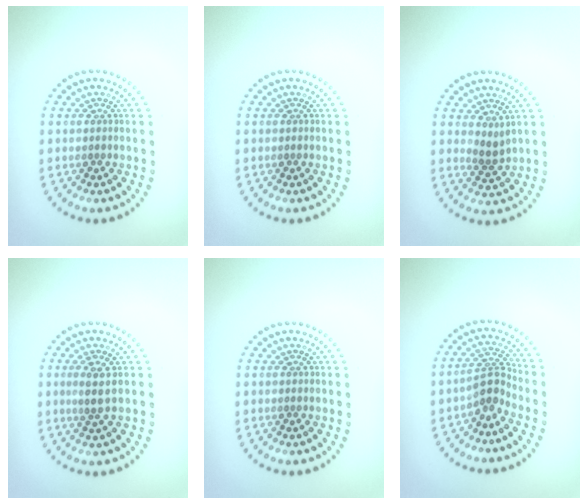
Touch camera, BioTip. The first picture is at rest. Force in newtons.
{"total": 0.0}
{"total": 1.5, "press": 1.0, "slide": 1.1}
{"total": 1.9, "press": 1.6, "slide": 0.9}
{"total": 0.0}
{"total": 2.4, "press": 1.7, "slide": 1.7}